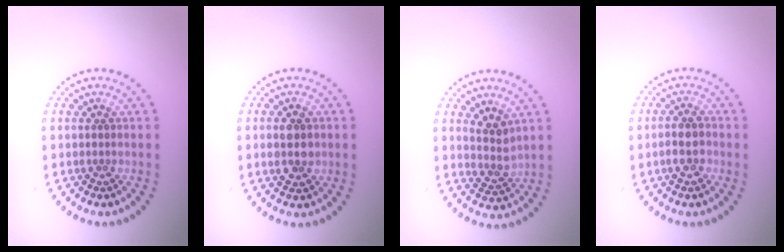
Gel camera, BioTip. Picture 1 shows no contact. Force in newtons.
{"total": 2.9, "press": 2.9, "slide": 0.2}
{"total": 2.3, "press": 1.9, "slide": 1.3}
{"total": 2.5, "press": 2.4, "slide": 0.7}